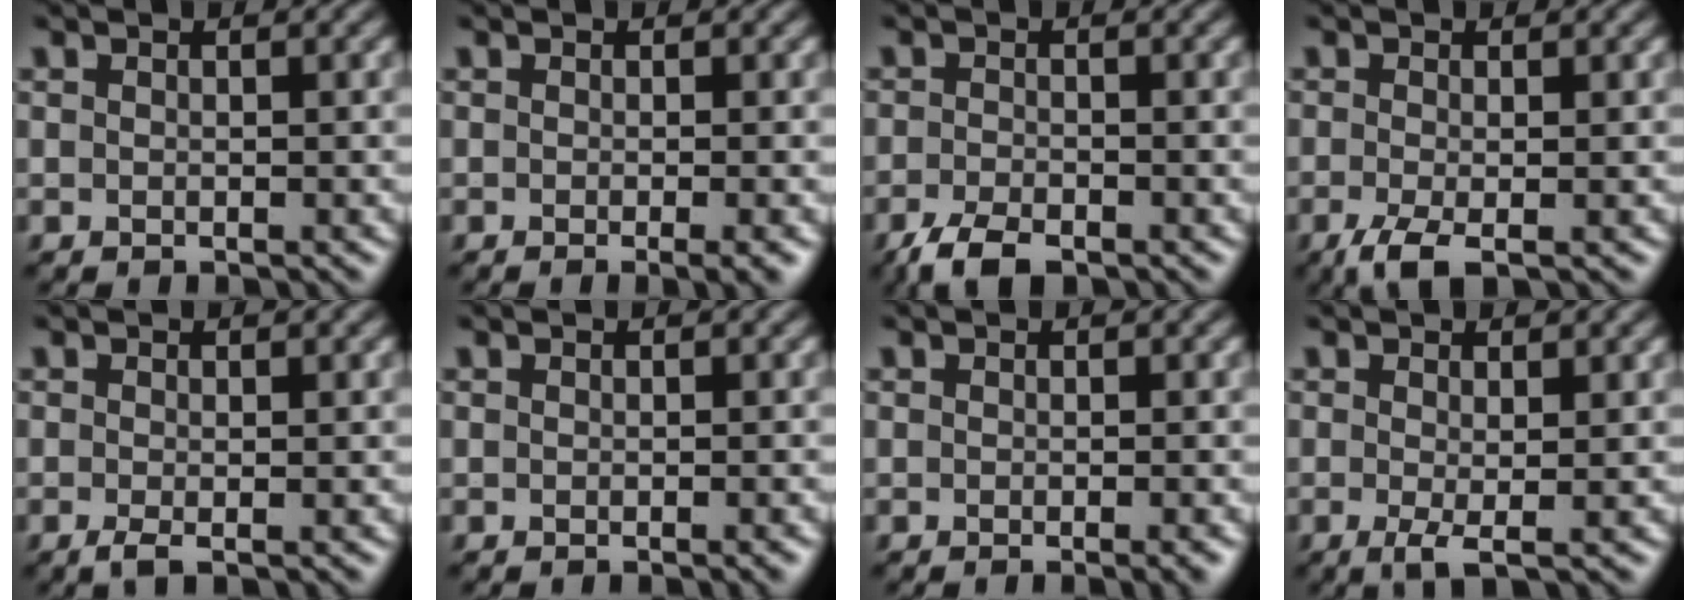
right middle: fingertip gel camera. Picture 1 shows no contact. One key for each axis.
{"total": 2.1, "fx": -0.6, "fy": 0.5, "fz": 1.9, "tx": -0.022, "ty": -0.006, "tz": -0.011}
{"total": 3.4, "fx": -2.4, "fy": 1.2, "fz": 2.0, "tx": -0.039, "ty": -0.005, "tz": -0.051}
{"total": 2.6, "fx": -1.3, "fy": 0.7, "fz": 2.2, "tx": -0.050, "ty": -0.007, "tz": -0.030}
{"total": 1.2, "fx": -0.4, "fy": 0.2, "fz": 1.0, "tx": -0.023, "ty": -0.008, "tz": -0.009}
{"total": 1.0, "fx": -0.4, "fy": 0.2, "fz": 0.9, "tx": -0.008, "ty": -0.001, "tz": -0.007}
{"total": 1.5, "fx": -0.6, "fy": 0.3, "fz": 1.3, "tx": -0.011, "ty": -0.004, "tz": -0.009}
{"total": 1.7, "fx": -0.2, "fy": 0.2, "fz": 1.7, "tx": -0.032, "ty": -0.008, "tz": -0.004}